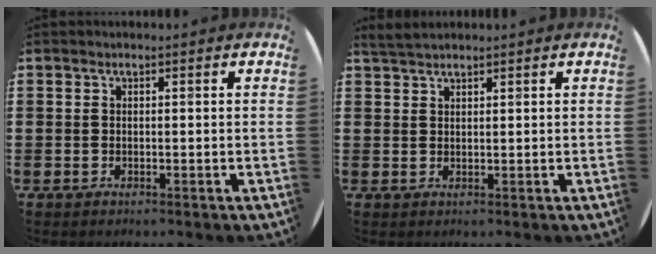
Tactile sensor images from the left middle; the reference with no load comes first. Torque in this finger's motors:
{"motor_torque": [0.19, -0.16, 0.00, 0.01]}